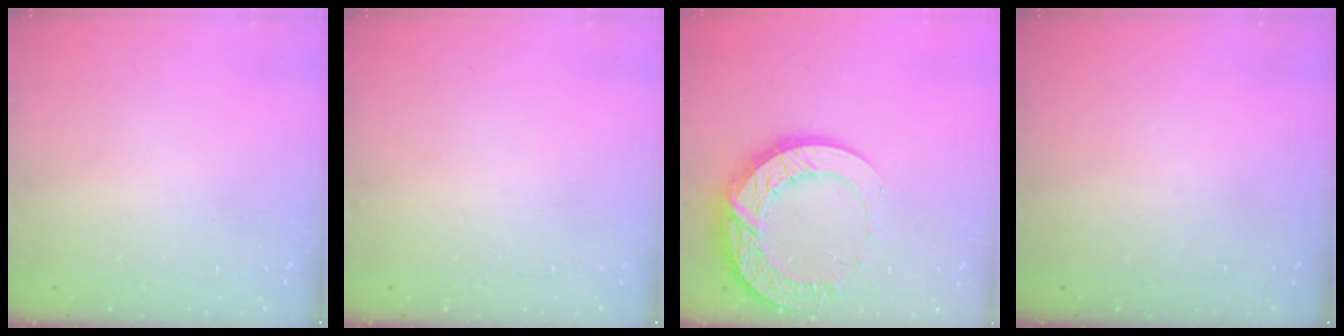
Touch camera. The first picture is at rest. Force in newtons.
{"total": 0.0}
{"total": 18.8, "press": 18.8, "slide": 1.7}
{"total": 0.0}